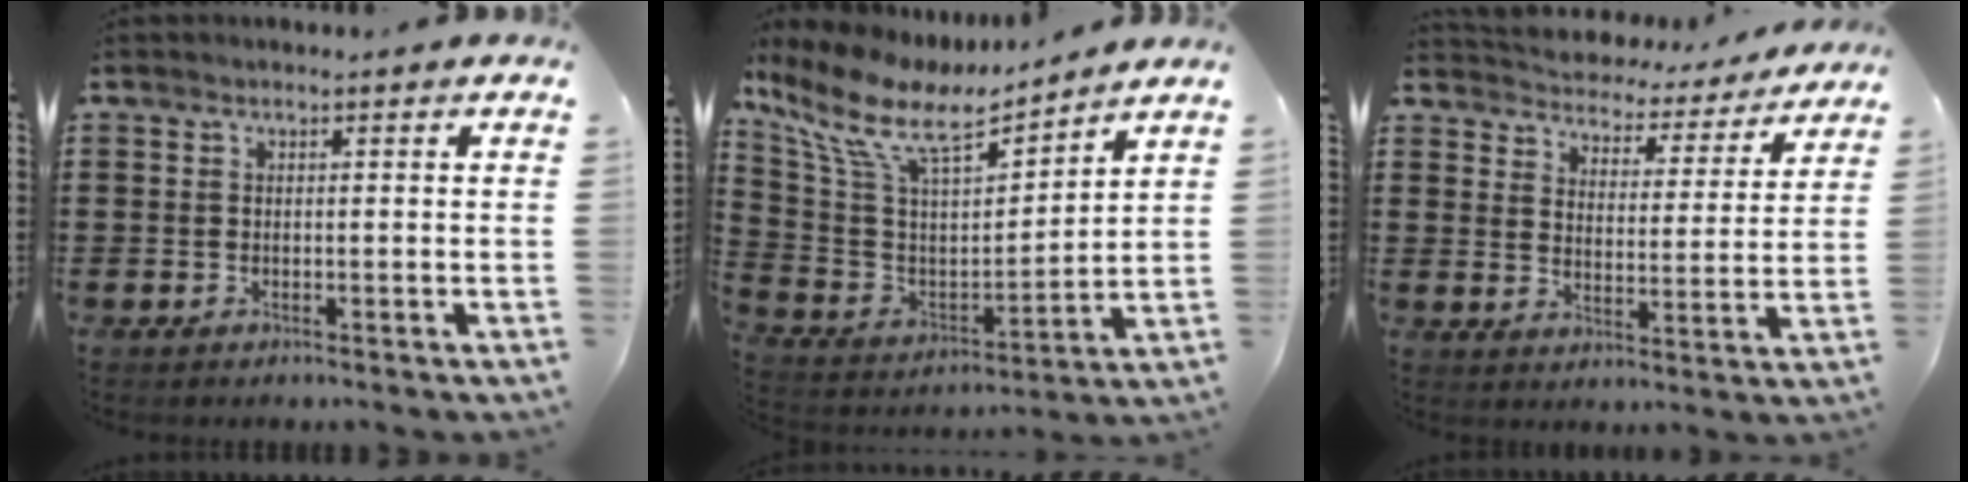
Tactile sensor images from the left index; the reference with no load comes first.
{"total": 10.1, "force": [7.1, 3.6, 6.3], "torque": [-0.151, -0.040, 0.119]}
{"total": 3.7, "force": [3.6, 0.4, -0.1], "torque": [-0.023, -0.033, 0.055]}